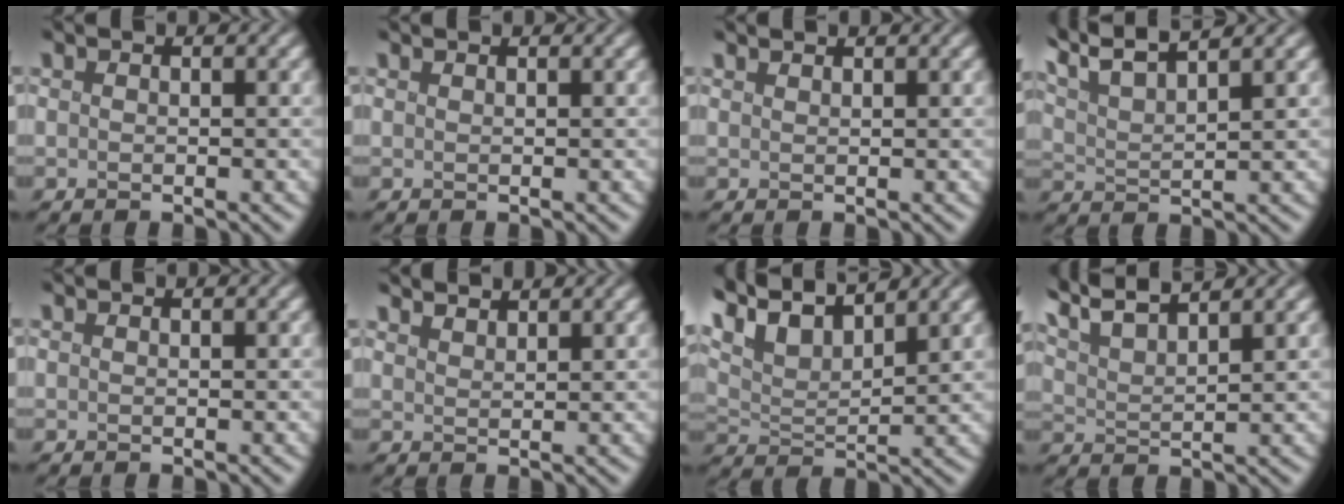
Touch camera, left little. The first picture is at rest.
{"total": 0.0}
{"total": 0.7, "force": [0.7, 0.1, 0.2], "torque": [-0.001, 0.006, 0.007]}
{"total": 10.4, "force": [7.7, 3.0, 6.4], "torque": [-0.133, 0.039, 0.093]}
{"total": 0.0}
{"total": 2.7, "force": [2.6, 0.5, 0.7], "torque": [0.000, 0.007, 0.032]}
{"total": 7.8, "force": [5.7, 2.6, 4.5], "torque": [-0.112, 0.015, 0.104]}
{"total": 9.1, "force": [7.1, 2.3, 5.2], "torque": [-0.111, 0.035, 0.088]}